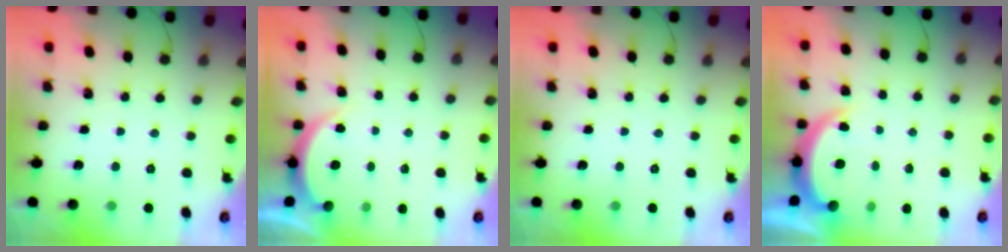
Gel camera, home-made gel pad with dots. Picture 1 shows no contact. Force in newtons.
{"total": 2.5, "press": 2.5, "slide": 0.5}
{"total": 0.0}
{"total": 4.0, "press": 4.0, "slide": 0.5}